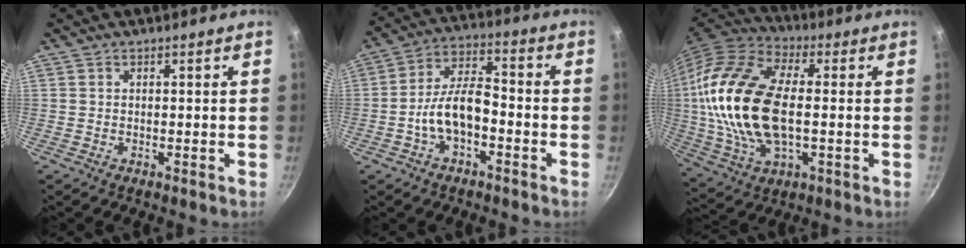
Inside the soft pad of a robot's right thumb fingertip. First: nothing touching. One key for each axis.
{"total": 10.0, "fx": -3.3, "fy": 5.1, "fz": 7.9, "tx": -0.128, "ty": 0.048, "tz": -0.066}
{"total": 23.1, "fx": 0.6, "fy": 12.7, "fz": 19.3, "tx": -0.381, "ty": 0.016, "tz": 0.003}